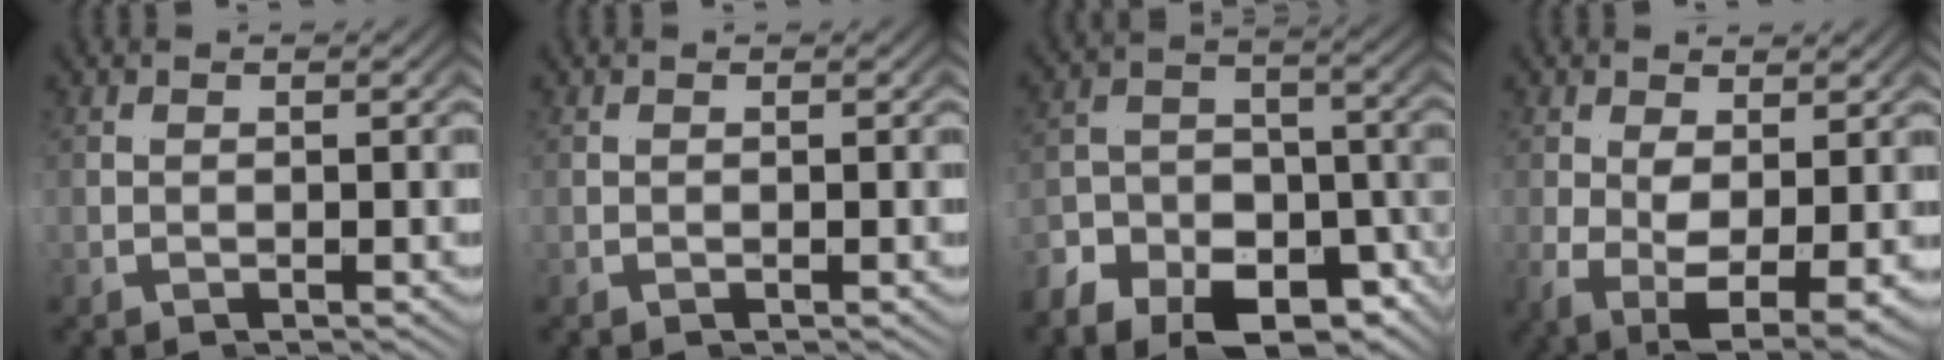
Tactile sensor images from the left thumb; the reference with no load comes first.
{"total": 0.0}
{"total": 7.8, "force": [-4.5, 3.7, 5.2], "torque": [-0.076, -0.003, -0.090]}
{"total": 4.3, "force": [-0.2, 1.6, 3.9], "torque": [-0.095, -0.021, 0.001]}